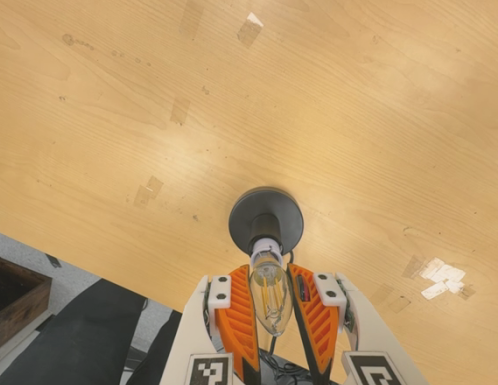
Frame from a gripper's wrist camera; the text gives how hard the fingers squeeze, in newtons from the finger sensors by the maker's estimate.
{"total": 12.2, "left": 11.4, "right": 13.0}